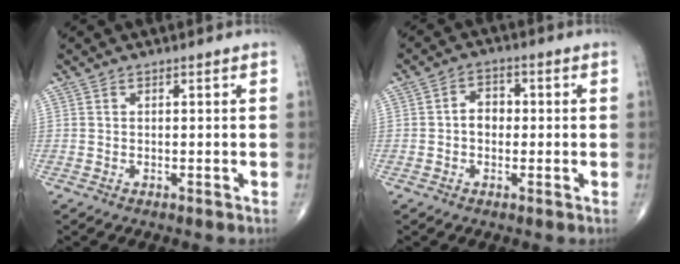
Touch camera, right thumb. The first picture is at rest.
{"total": 4.1, "force": [-0.2, 3.2, 2.6], "torque": [-0.029, 0.016, -0.010]}